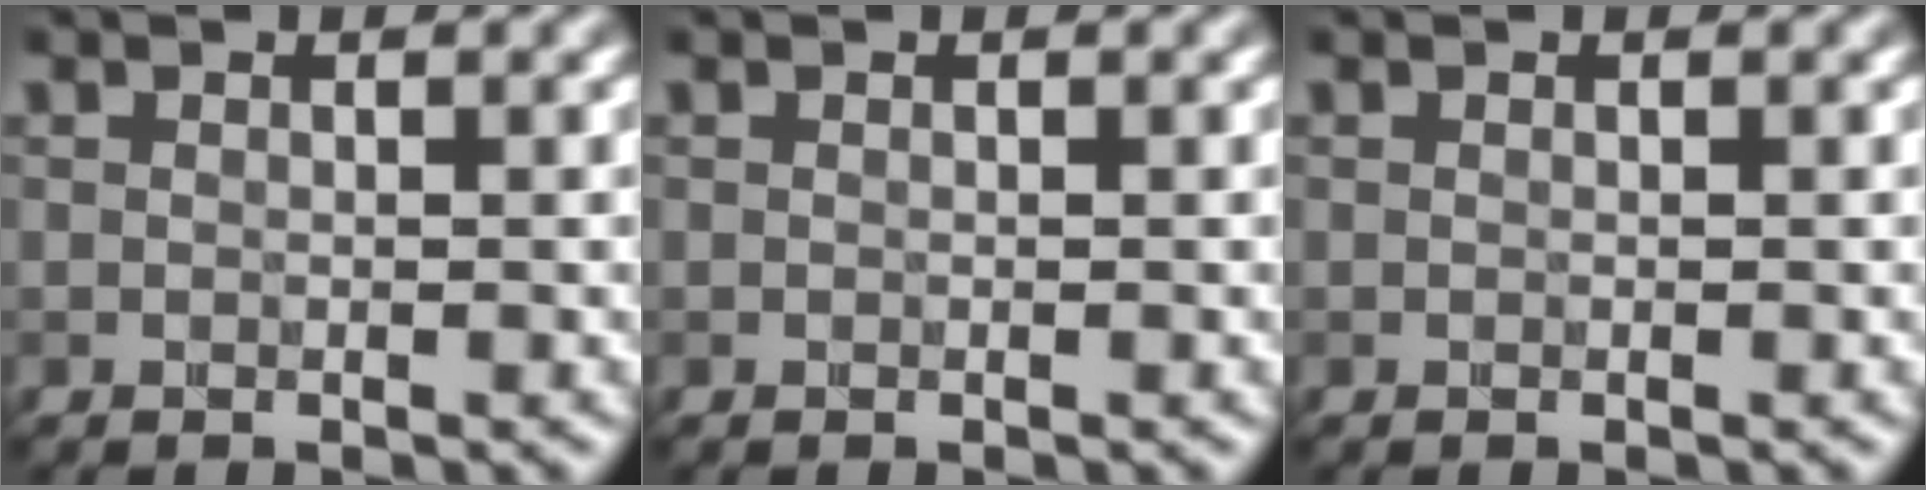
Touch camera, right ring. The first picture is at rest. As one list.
[{"total": 0.0}, {"total": 0.0}]